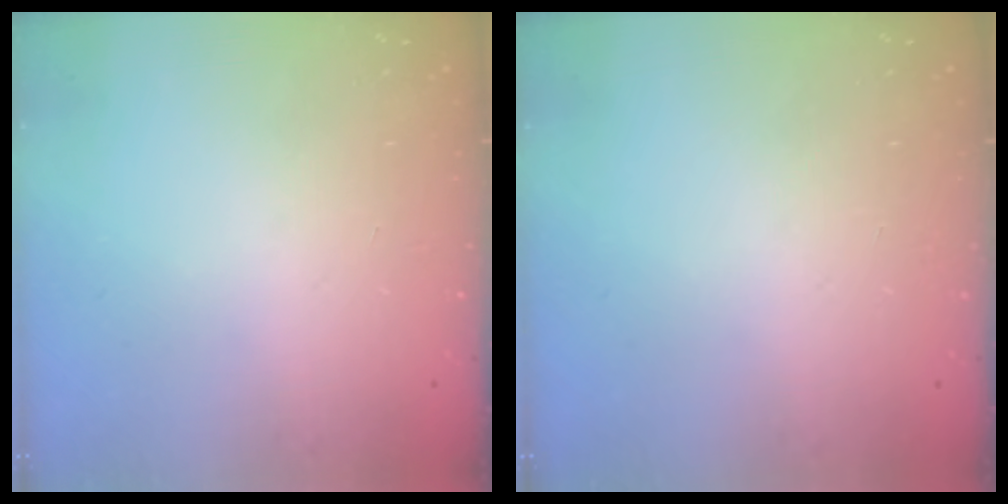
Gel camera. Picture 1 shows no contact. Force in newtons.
{"total": 0.0}